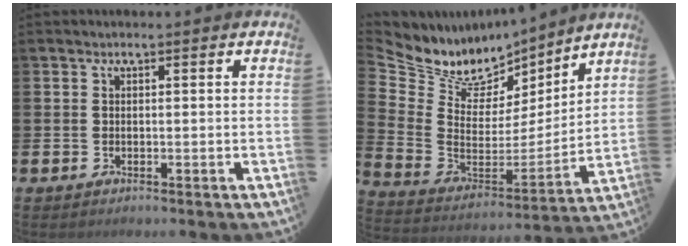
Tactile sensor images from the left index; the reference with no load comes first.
{"total": 8.0, "force": [6.4, 4.6, 1.2], "torque": [-0.072, -0.042, 0.117]}